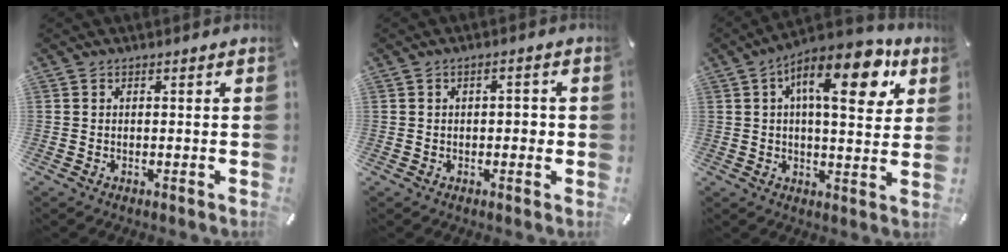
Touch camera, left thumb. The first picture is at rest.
{"total": 2.9, "force": [0.0, 1.4, 2.5], "torque": [-0.039, 0.004, -0.004]}
{"total": 16.9, "force": [7.3, 6.6, 13.8], "torque": [-0.206, -0.020, 0.111]}